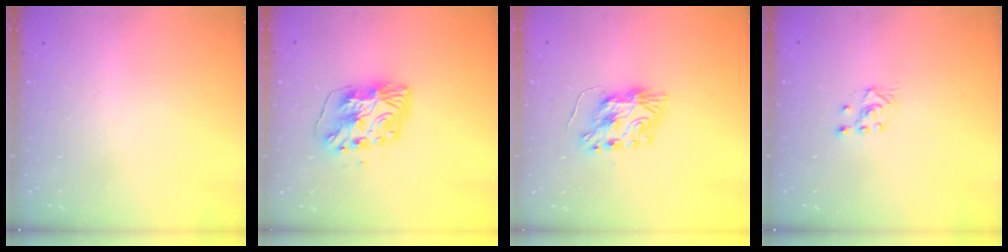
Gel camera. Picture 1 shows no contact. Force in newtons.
{"total": 9.2, "press": 9.1, "slide": 1.1}
{"total": 8.6, "press": 8.6, "slide": 0.5}
{"total": 2.1, "press": 2.0, "slide": 0.8}